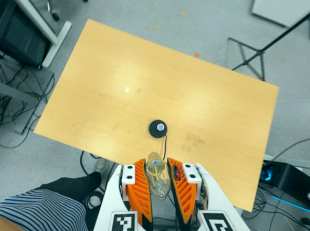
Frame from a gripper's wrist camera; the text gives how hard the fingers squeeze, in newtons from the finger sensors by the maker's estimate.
{"total": 24.4, "left": 27.0, "right": 21.8}